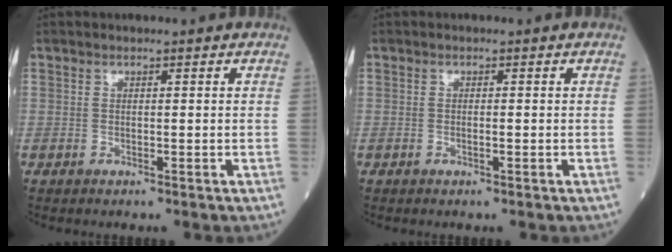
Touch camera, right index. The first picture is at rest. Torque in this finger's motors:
{"motor_torque": [-0.06, 0.03, -0.05, -0.01]}